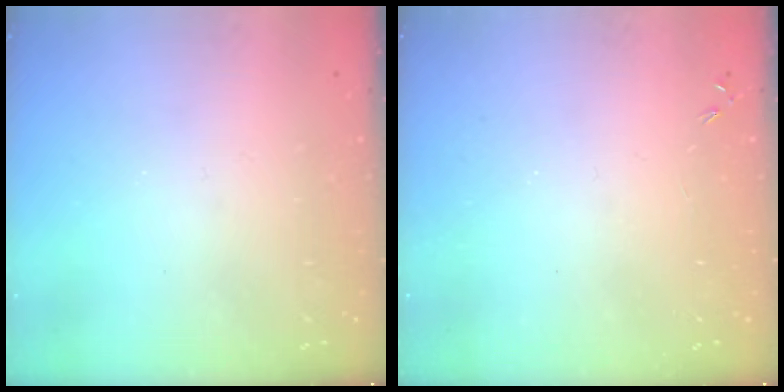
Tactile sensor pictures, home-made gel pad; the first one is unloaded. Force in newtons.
{"total": 0.0}